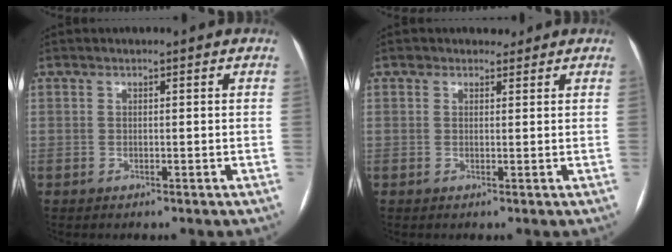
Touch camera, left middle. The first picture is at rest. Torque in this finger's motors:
{"motor_torque": [0.20, -0.07, -0.05, -0.01]}